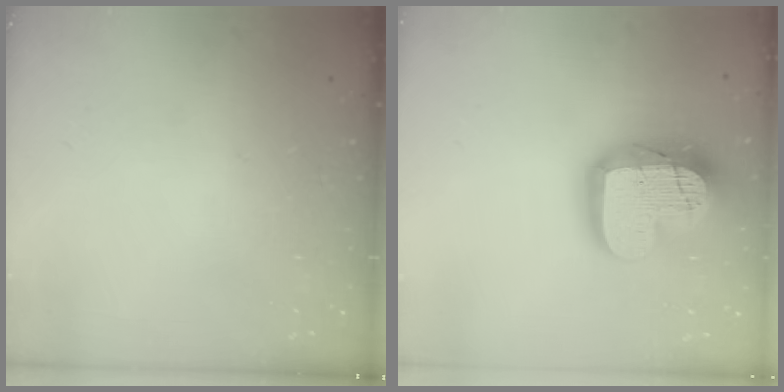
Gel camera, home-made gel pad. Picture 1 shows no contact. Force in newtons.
{"total": 21.4, "press": 21.3, "slide": 1.7}